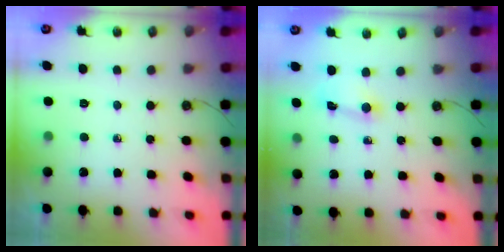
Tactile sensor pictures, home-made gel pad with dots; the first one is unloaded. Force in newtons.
{"total": 2.0, "press": 2.0, "slide": 0.1}